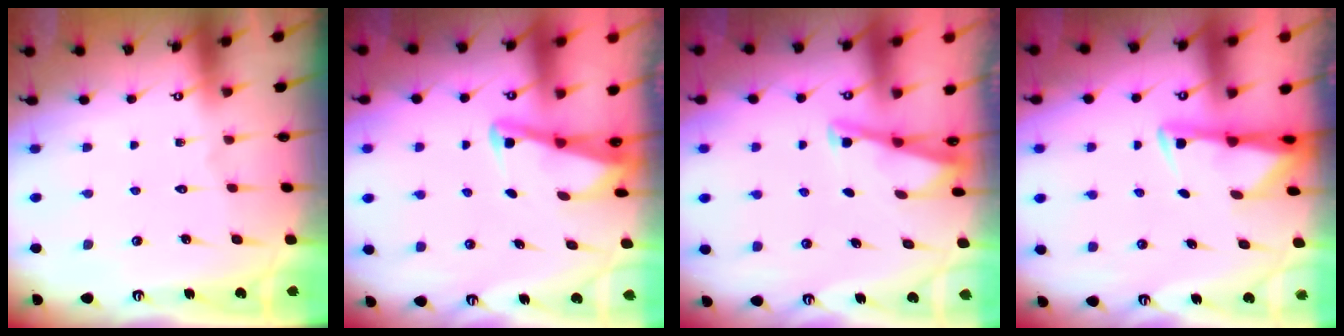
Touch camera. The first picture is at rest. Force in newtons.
{"total": 2.9, "press": 2.9, "slide": 0.3}
{"total": 2.9, "press": 2.9, "slide": 0.3}
{"total": 3.0, "press": 2.9, "slide": 0.6}